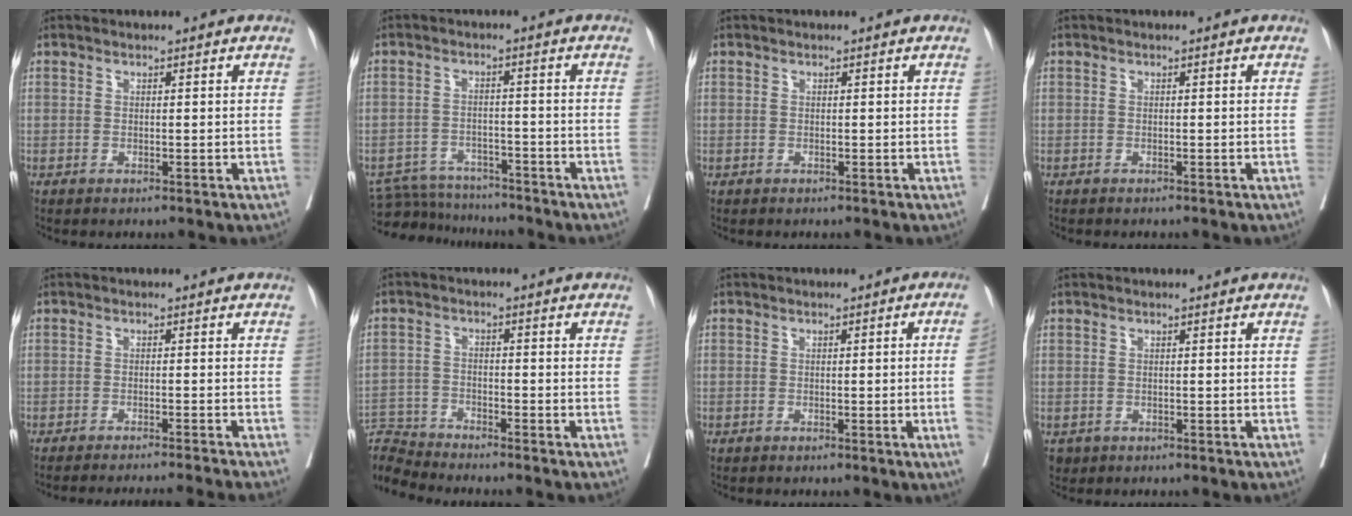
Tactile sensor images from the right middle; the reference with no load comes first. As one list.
[{"total": 8.3, "force": [-8.1, 1.7, 0.4], "torque": [-0.009, 0.003, -0.131]}, {"total": 0.0}, {"total": 0.7, "force": [-0.7, 0.2, 0.2], "torque": [-0.007, -0.001, -0.012]}, {"total": 11.4, "force": [-10.5, -1.9, 4.0], "torque": [-0.025, -0.021, -0.140]}, {"total": 6.3, "force": [-6.1, -1.1, -0.8], "torque": [0.013, 0.001, -0.118]}, {"total": 3.8, "force": [-0.9, -0.9, 3.6], "torque": [-0.043, 0.000, -0.013]}, {"total": 1.7, "force": [-0.9, 1.4, 0.3], "torque": [-0.007, 0.000, -0.012]}]